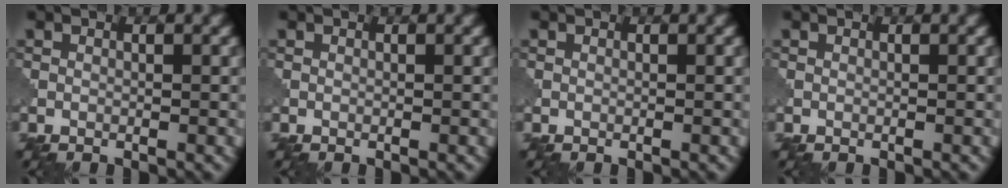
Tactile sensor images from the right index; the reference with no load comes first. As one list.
[{"total": 0.0}, {"total": 0.0}, {"total": 0.0}]